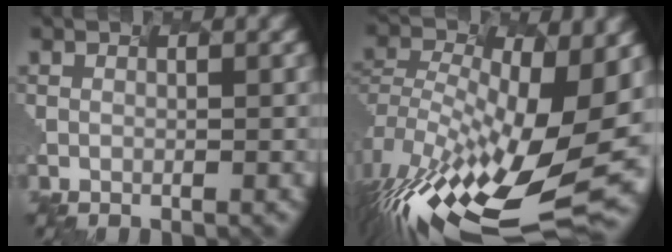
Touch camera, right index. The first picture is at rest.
{"total": 14.2, "force": [-5.9, 5.1, 11.9], "torque": [-0.285, -0.040, -0.063]}